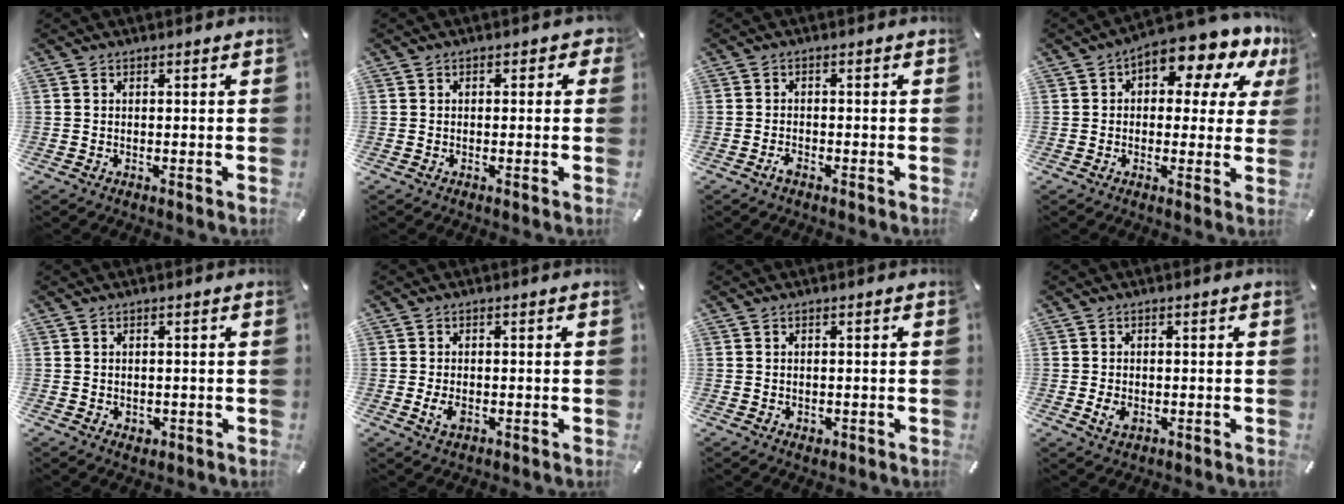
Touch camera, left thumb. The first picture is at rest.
{"total": 1.5, "force": [-0.4, 1.1, 0.9], "torque": [-0.009, 0.005, -0.010]}
{"total": 1.7, "force": [-1.2, 0.8, 0.9], "torque": [-0.018, 0.005, -0.023]}
{"total": 11.1, "force": [6.8, 5.2, 7.1], "torque": [-0.102, -0.051, 0.116]}
{"total": 1.2, "force": [-0.1, 1.1, 0.3], "torque": [-0.007, 0.005, -0.004]}
{"total": 3.0, "force": [-0.8, 1.7, 2.2], "torque": [-0.059, -0.006, -0.018]}
{"total": 0.9, "force": [-0.1, 0.8, 0.2], "torque": [-0.005, 0.004, -0.004]}
{"total": 2.6, "force": [-0.7, 1.8, 1.7], "torque": [-0.045, -0.003, -0.015]}